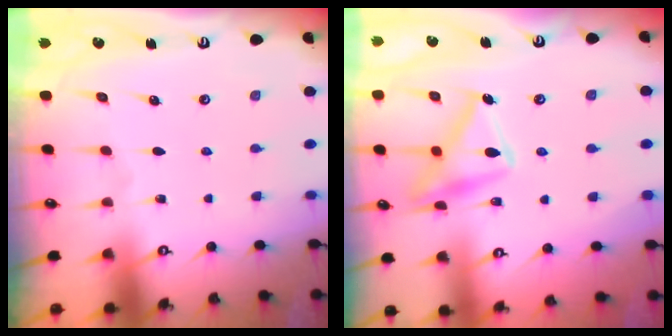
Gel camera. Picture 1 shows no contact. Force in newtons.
{"total": 17.4, "press": 17.4, "slide": 0.9}